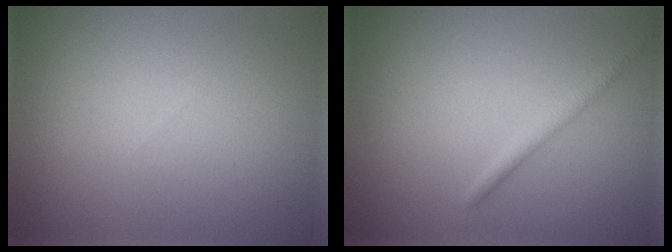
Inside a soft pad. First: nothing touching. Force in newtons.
{"total": 1.4, "press": 1.4, "slide": 0.0}